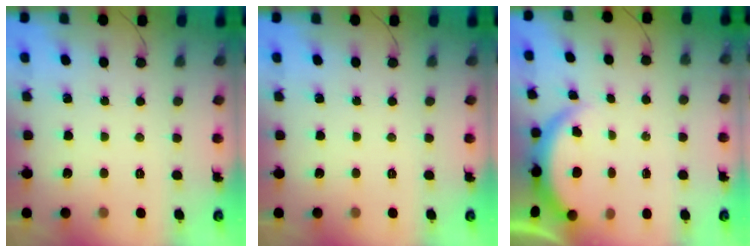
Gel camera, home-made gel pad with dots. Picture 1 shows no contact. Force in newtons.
{"total": 0.0}
{"total": 3.8, "press": 3.7, "slide": 0.5}